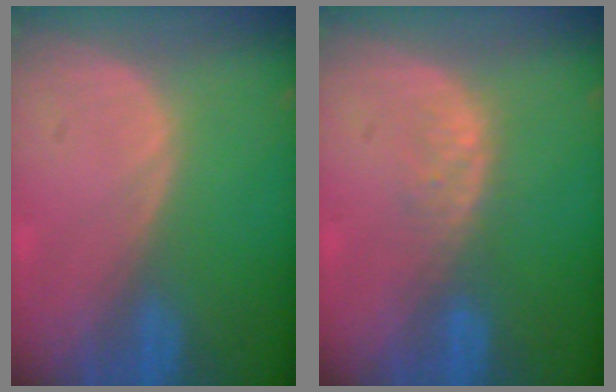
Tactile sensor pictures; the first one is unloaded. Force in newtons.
{"total": 2.8, "press": 2.8, "slide": 0.3}